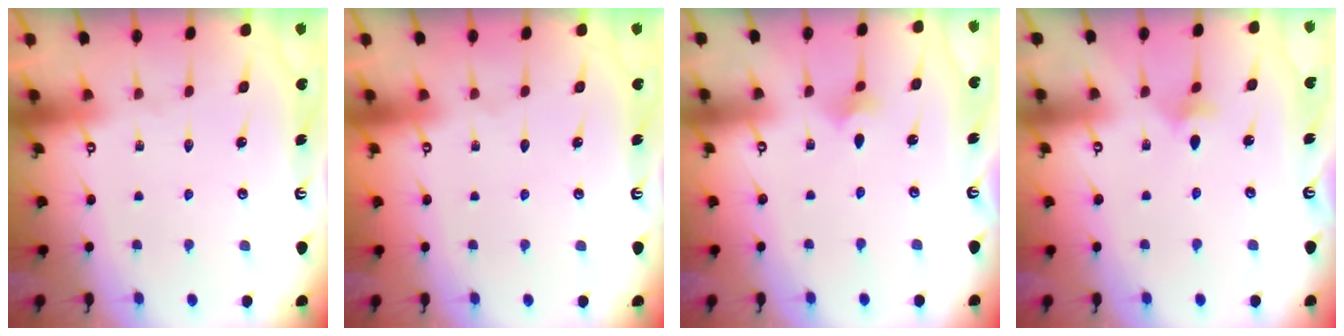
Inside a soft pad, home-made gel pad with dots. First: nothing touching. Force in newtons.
{"total": 0.0}
{"total": 1.8, "press": 1.7, "slide": 0.5}
{"total": 3.8, "press": 3.7, "slide": 0.9}